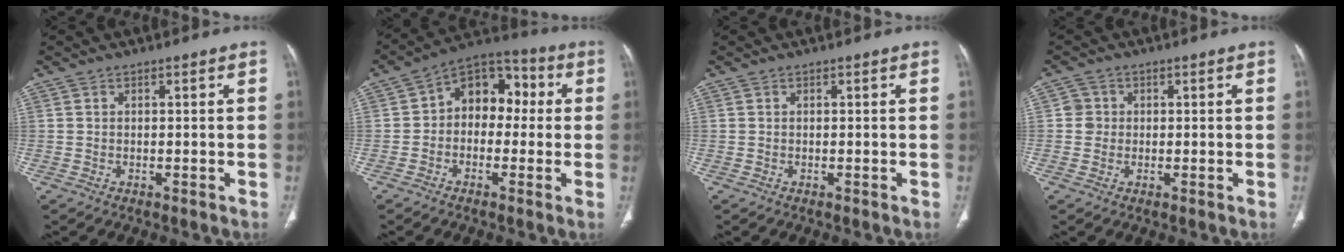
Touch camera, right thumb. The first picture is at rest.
{"total": 11.1, "force": [0.7, 8.0, 7.7], "torque": [-0.068, 0.039, -0.008]}
{"total": 0.0}
{"total": 2.6, "force": [0.2, 2.6, 0.3], "torque": [0.014, 0.006, 0.000]}